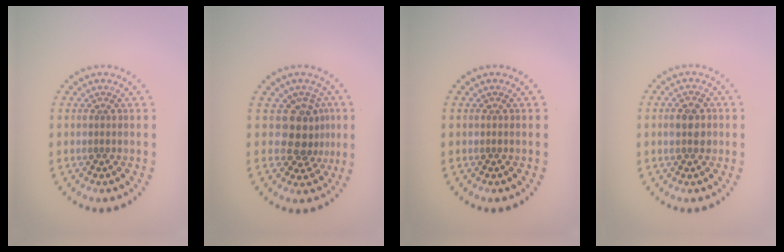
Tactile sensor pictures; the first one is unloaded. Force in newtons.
{"total": 3.5, "press": 2.9, "slide": 2.0}
{"total": 0.0}
{"total": 2.3, "press": 2.3, "slide": 0.1}